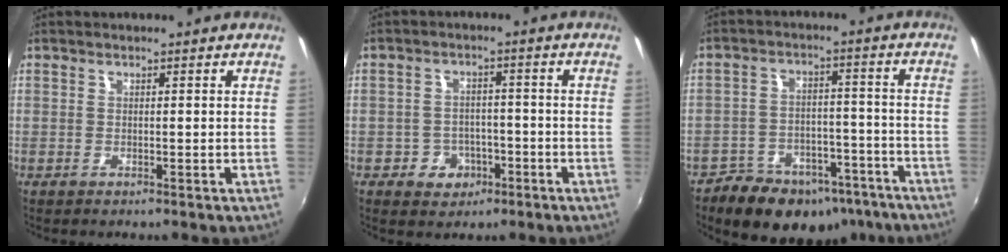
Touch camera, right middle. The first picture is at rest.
{"total": 5.7, "force": [-2.8, 4.7, 1.4], "torque": [-0.039, 0.012, -0.033]}
{"total": 17.8, "force": [-13.1, 9.7, 7.2], "torque": [-0.144, 0.019, -0.167]}